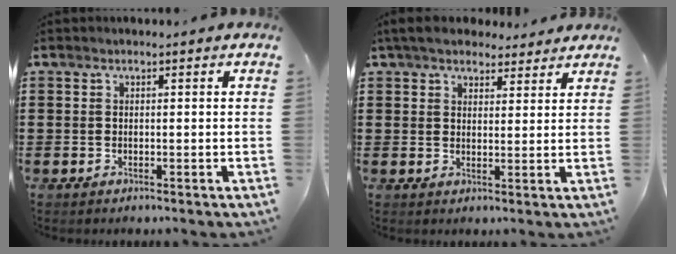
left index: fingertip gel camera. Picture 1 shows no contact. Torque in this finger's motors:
{"motor_torque": [2.14, 0.00, 0.45, 0.21]}